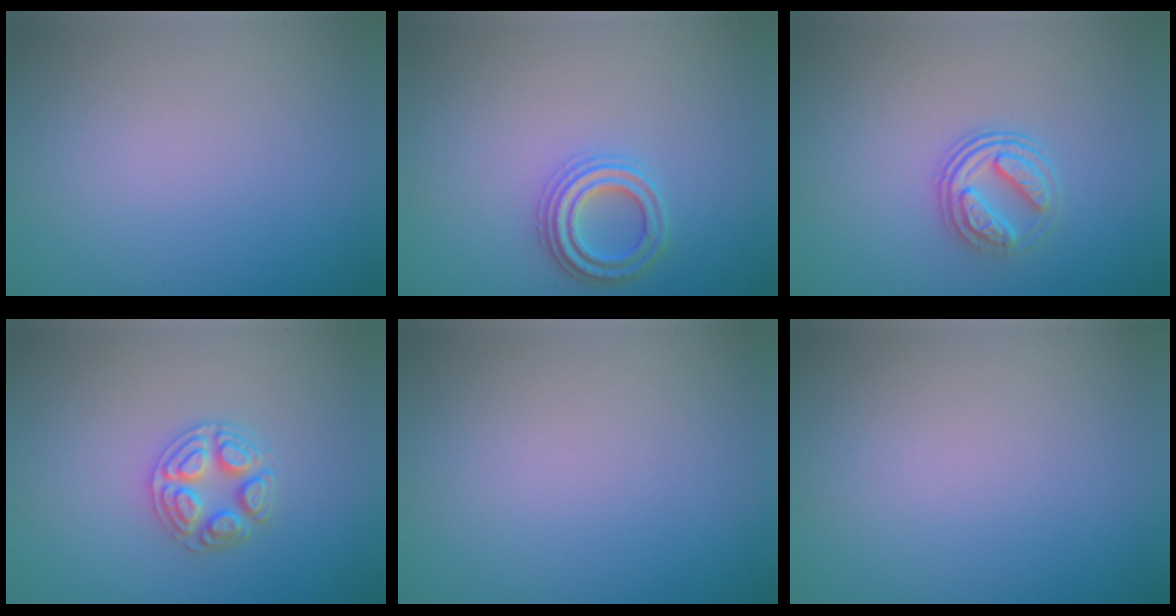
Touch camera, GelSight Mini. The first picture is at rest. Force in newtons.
{"total": 2.7, "press": 2.6, "slide": 0.8}
{"total": 3.1, "press": 2.6, "slide": 1.8}
{"total": 2.5, "press": 2.5, "slide": 0.4}
{"total": 0.0}
{"total": 0.0}